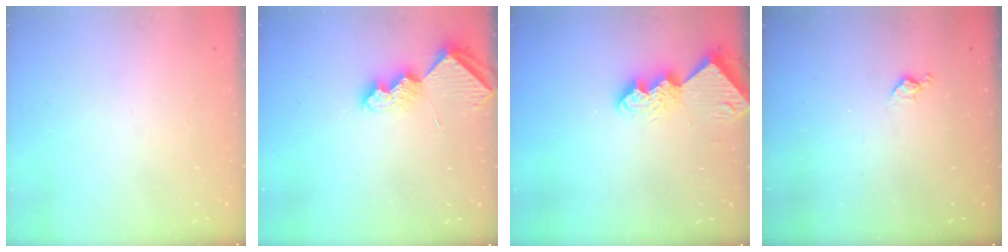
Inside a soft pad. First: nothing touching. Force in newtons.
{"total": 7.0, "press": 7.0, "slide": 0.4}
{"total": 8.9, "press": 8.9, "slide": 1.0}
{"total": 5.1, "press": 5.0, "slide": 0.7}